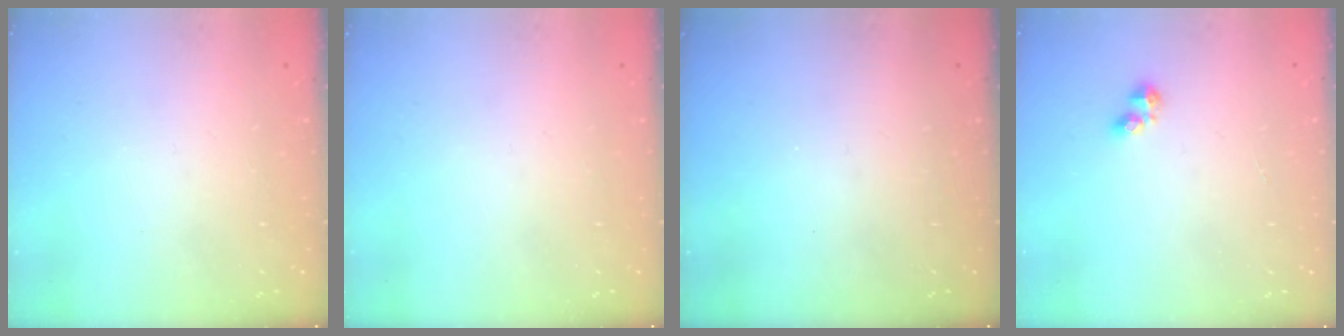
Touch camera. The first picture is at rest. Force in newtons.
{"total": 0.0}
{"total": 0.0}
{"total": 2.9, "press": 2.8, "slide": 0.5}